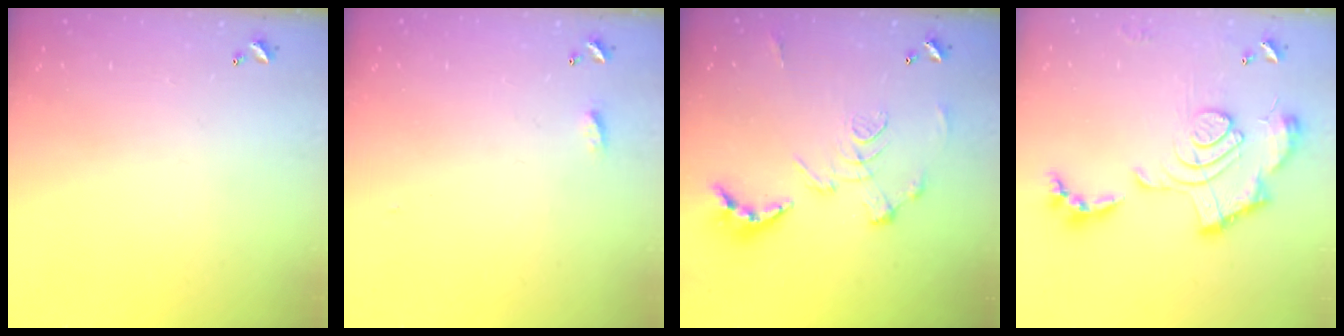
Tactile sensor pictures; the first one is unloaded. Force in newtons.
{"total": 4.3, "press": 4.3, "slide": 0.5}
{"total": 2.9, "press": 2.3, "slide": 1.7}
{"total": 2.4, "press": 1.9, "slide": 1.5}